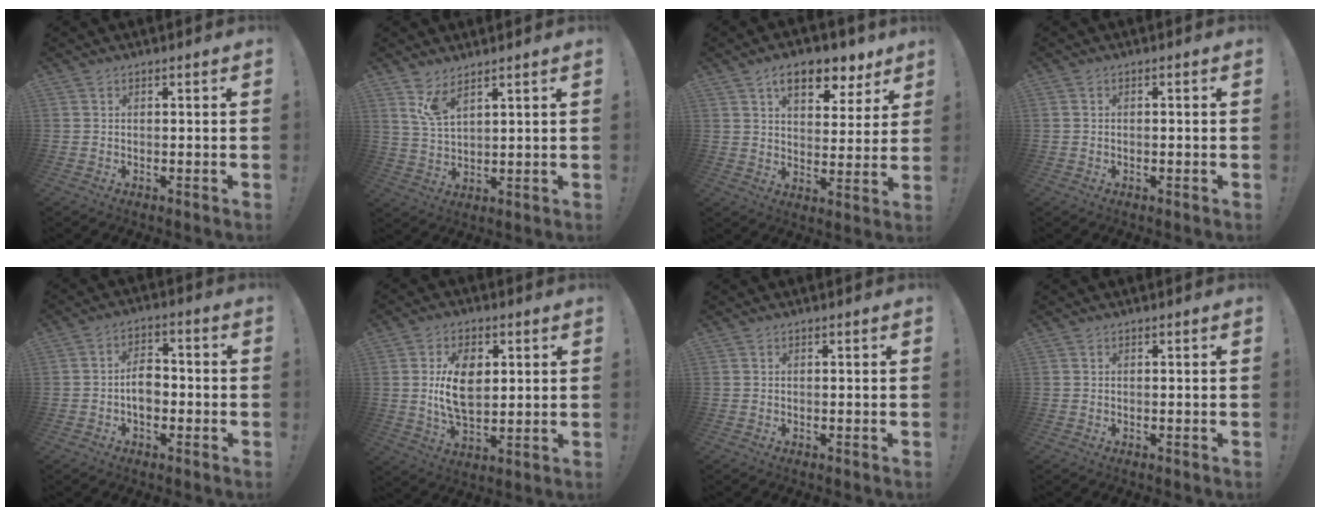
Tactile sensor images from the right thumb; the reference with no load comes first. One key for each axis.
{"total": 6.7, "fx": 4.8, "fy": 2.3, "fz": 4.0, "tx": -0.079, "ty": -0.022, "tz": 0.090}
{"total": 10.9, "fx": 6.8, "fy": 5.8, "fz": 6.2, "tx": -0.085, "ty": -0.039, "tz": 0.118}
{"total": 0.9, "fx": -0.6, "fy": 0.1, "fz": 0.6, "tx": -0.012, "ty": 0.000, "tz": -0.011}
{"total": 6.8, "fx": -1.7, "fy": 4.5, "fz": 4.8, "tx": -0.068, "ty": 0.006, "tz": -0.034}
{"total": 12.2, "fx": 1.8, "fy": 7.3, "fz": 9.7, "tx": -0.169, "ty": -0.006, "tz": 0.026}
{"total": 0.0}
{"total": 0.0}